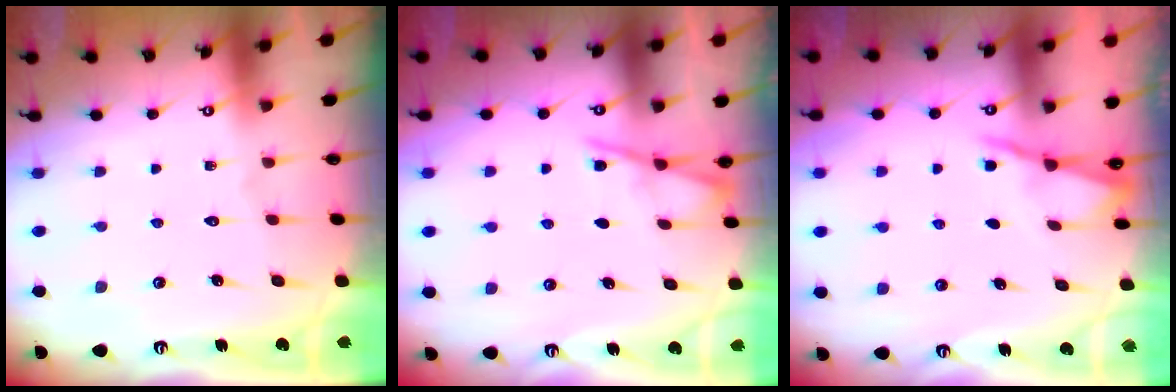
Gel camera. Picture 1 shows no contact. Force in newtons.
{"total": 5.2, "press": 5.2, "slide": 0.6}
{"total": 2.8, "press": 2.8, "slide": 0.4}